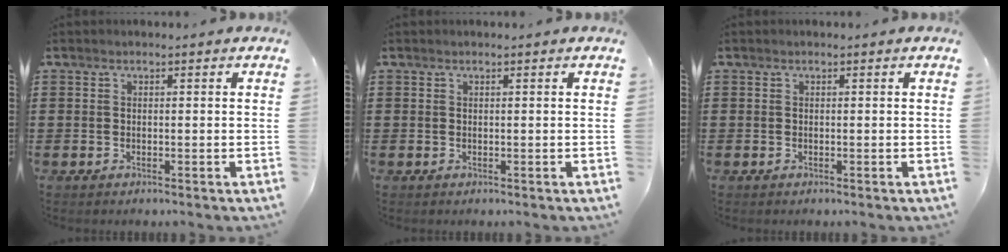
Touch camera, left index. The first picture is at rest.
{"total": 0.0}
{"total": 0.0}